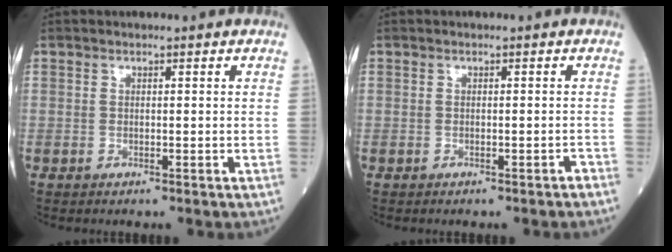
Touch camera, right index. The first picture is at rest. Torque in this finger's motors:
{"motor_torque": [0.00, 0.00, 0.00, 0.01]}